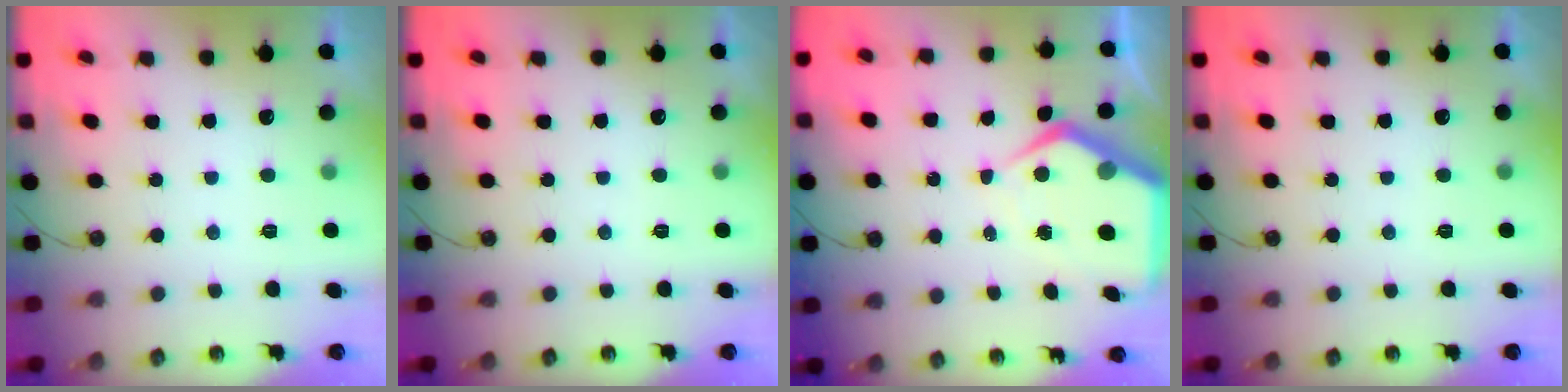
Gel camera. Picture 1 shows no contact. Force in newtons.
{"total": 0.0}
{"total": 8.7, "press": 8.7, "slide": 1.0}
{"total": 0.0}